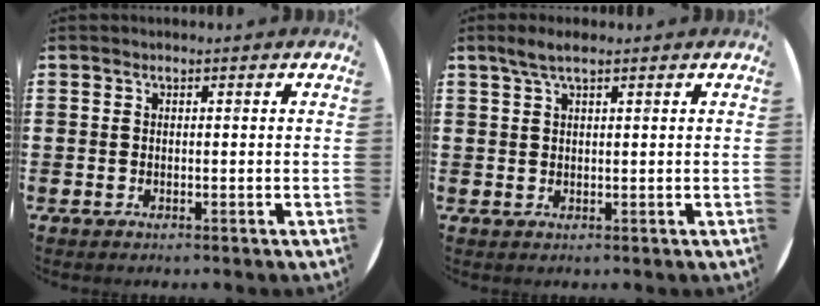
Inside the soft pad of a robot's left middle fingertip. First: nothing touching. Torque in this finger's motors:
{"motor_torque": [0.59, -0.48, 0.07, 0.06]}